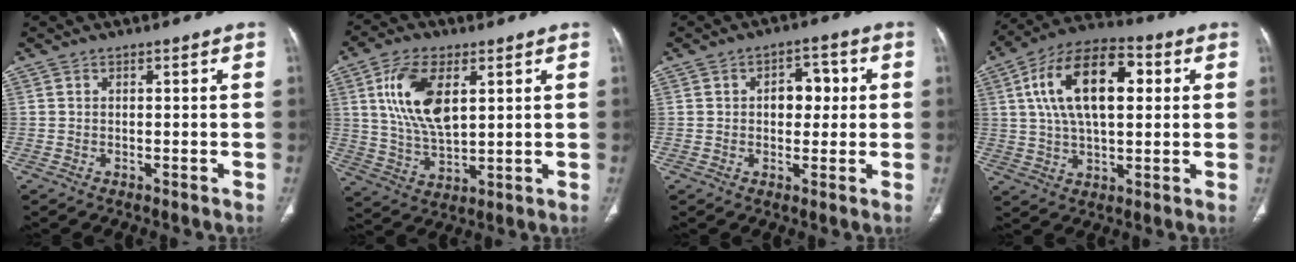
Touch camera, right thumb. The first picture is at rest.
{"total": 13.1, "force": [4.0, 6.6, 10.6], "torque": [-0.203, -0.014, 0.082]}
{"total": 6.3, "force": [0.8, 4.2, 4.5], "torque": [-0.033, 0.012, 0.010]}
{"total": 18.0, "force": [4.2, 9.2, 14.9], "torque": [-0.251, 0.018, 0.066]}